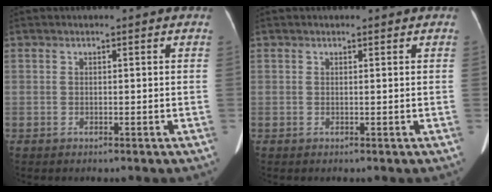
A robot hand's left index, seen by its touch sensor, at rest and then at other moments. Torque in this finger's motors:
{"motor_torque": [-0.01, 0.01, 0.01, 0.00]}